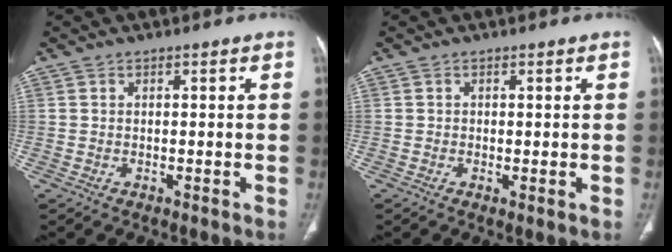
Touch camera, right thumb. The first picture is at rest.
{"total": 0.8, "force": [-0.2, 0.2, 0.8], "torque": [-0.016, -0.005, -0.004]}